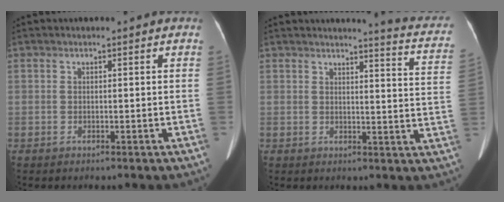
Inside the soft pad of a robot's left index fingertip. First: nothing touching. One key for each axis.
{"total": 10.2, "fx": 9.5, "fy": 0.2, "fz": 3.7, "tx": -0.033, "ty": -0.055, "tz": 0.079}